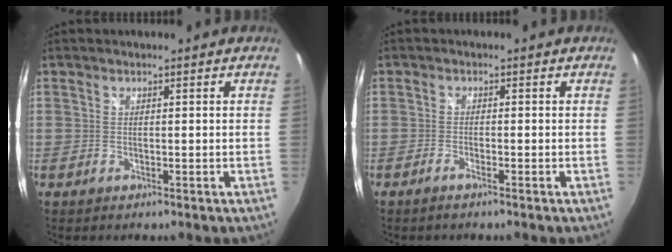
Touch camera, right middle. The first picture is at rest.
{"total": 1.4, "force": [-1.1, -0.1, 0.9], "torque": [-0.025, -0.001, -0.025]}